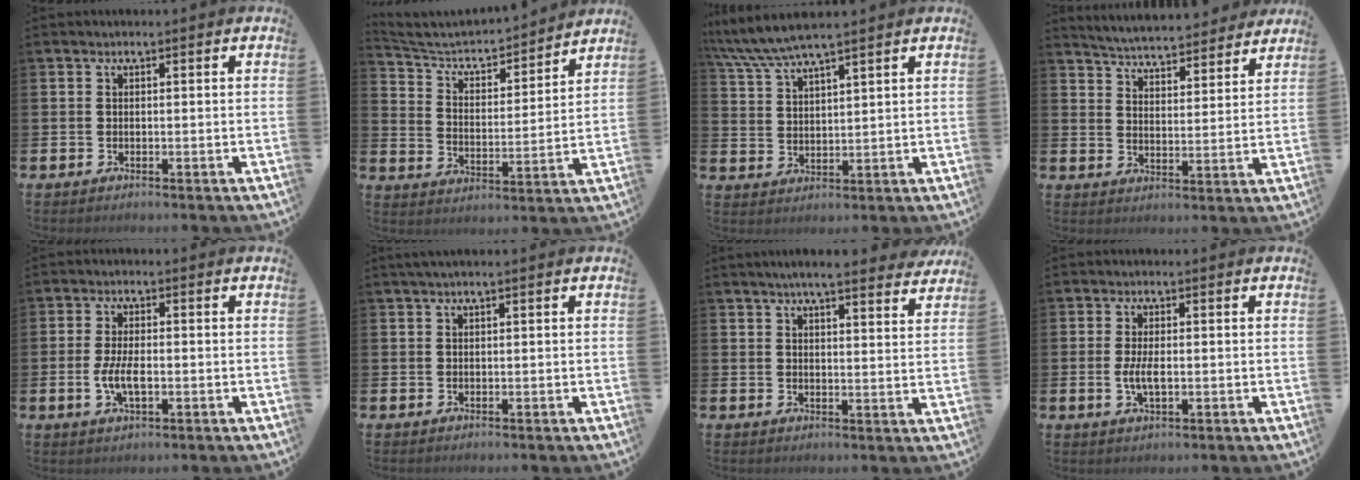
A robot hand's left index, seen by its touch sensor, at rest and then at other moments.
{"total": 5.0, "force": [4.6, 1.5, 1.3], "torque": [-0.053, -0.041, 0.070]}
{"total": 6.0, "force": [5.5, 0.5, 2.4], "torque": [-0.064, -0.021, 0.099]}
{"total": 5.4, "force": [5.3, 0.6, 0.3], "torque": [-0.022, -0.045, 0.090]}
{"total": 4.2, "force": [-0.7, 1.8, 3.7], "torque": [-0.066, 0.000, -0.016]}
{"total": 0.8, "force": [0.4, 0.0, 0.6], "torque": [-0.015, 0.002, 0.008]}
{"total": 5.5, "force": [5.1, 0.0, 1.9], "torque": [-0.036, -0.025, 0.089]}
{"total": 3.3, "force": [-0.3, 1.4, 3.0], "torque": [-0.051, 0.000, -0.007]}